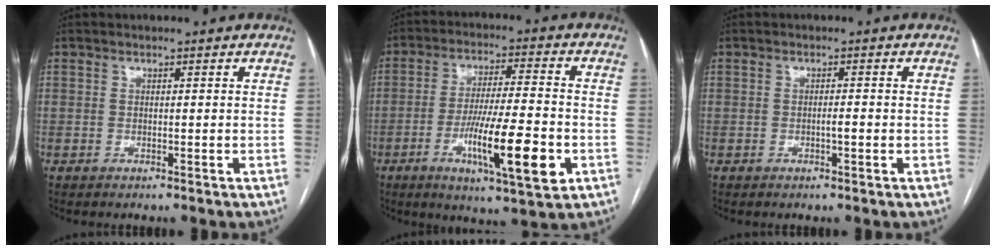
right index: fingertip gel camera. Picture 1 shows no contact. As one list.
[{"total": 14.4, "force": [-4.9, 1.5, 13.5], "torque": [-0.236, -0.016, -0.079]}, {"total": 1.5, "force": [-0.5, 0.1, 1.4], "torque": [-0.027, 0.001, -0.008]}]